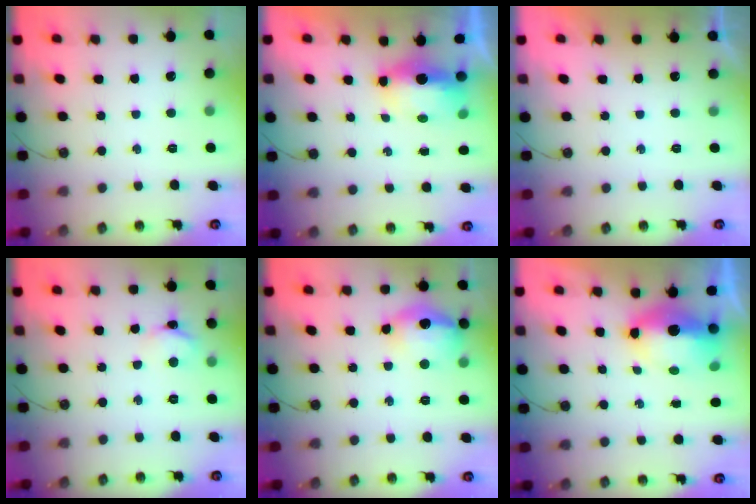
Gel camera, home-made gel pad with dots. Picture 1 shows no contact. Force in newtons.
{"total": 6.9, "press": 6.7, "slide": 1.8}
{"total": 0.0}
{"total": 3.6, "press": 3.6, "slide": 0.2}
{"total": 14.4, "press": 14.4, "slide": 1.1}
{"total": 9.5, "press": 9.5, "slide": 1.0}